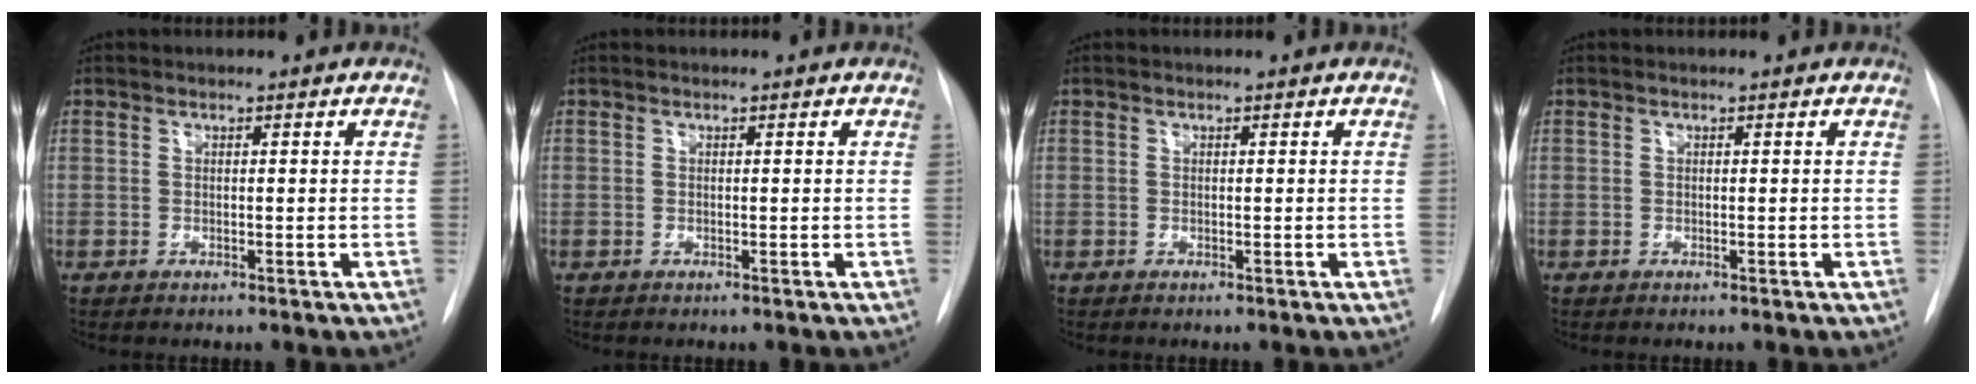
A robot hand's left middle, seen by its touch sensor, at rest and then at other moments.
{"total": 0.0}
{"total": 0.0}
{"total": 0.0}